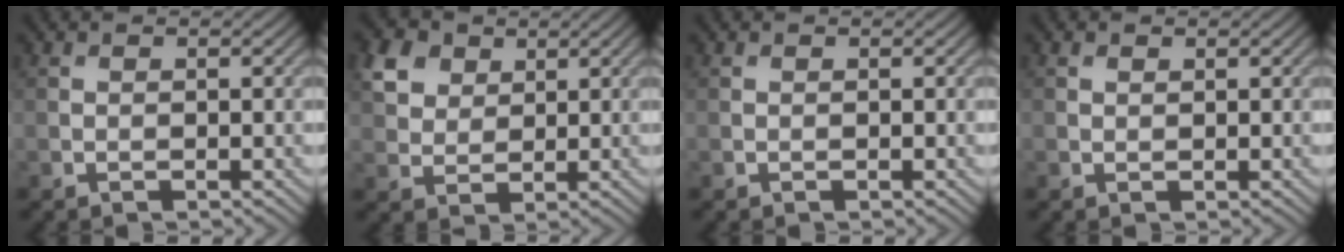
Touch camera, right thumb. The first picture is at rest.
{"total": 5.0, "force": [2.5, 3.7, 2.3], "torque": [-0.062, 0.007, 0.050]}
{"total": 0.0}
{"total": 0.5, "force": [0.4, 0.3, 0.1], "torque": [-0.001, -0.001, 0.009]}